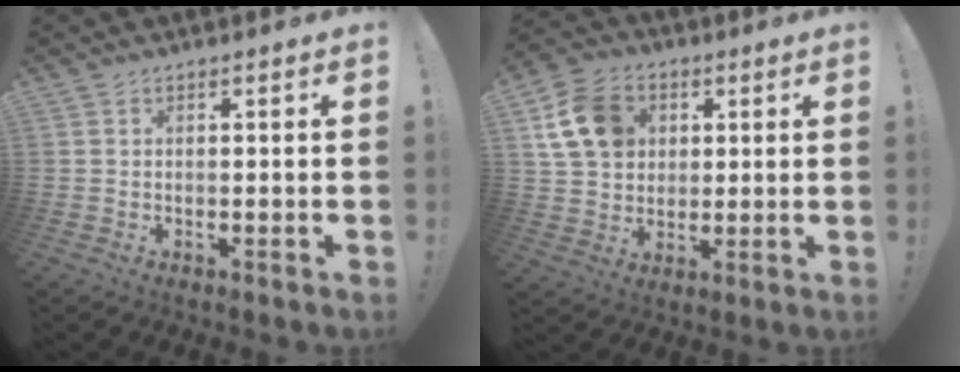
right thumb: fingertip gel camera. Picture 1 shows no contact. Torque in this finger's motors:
{"motor_torque": [0.51, 0.48, 0.21, -0.04, 0.02]}